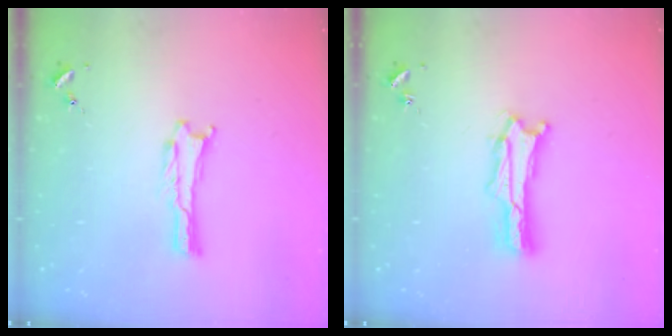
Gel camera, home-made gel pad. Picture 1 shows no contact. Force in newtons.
{"total": 2.1, "press": 2.1, "slide": 0.3}